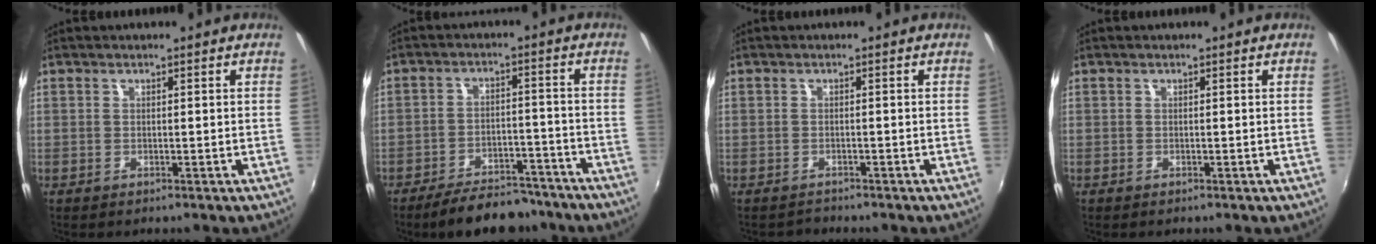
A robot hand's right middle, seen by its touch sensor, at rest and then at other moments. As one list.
[{"total": 12.2, "force": [-10.3, 4.3, 4.9], "torque": [-0.099, 0.015, -0.139]}, {"total": 1.5, "force": [-1.4, 0.5, -0.3], "torque": [0.001, 0.004, -0.021]}, {"total": 0.0}]